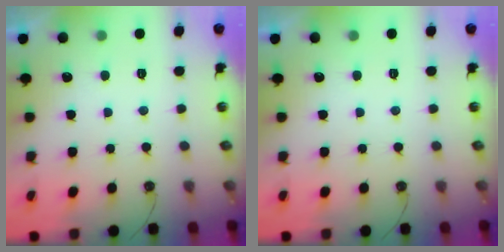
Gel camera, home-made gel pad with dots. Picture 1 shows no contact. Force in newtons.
{"total": 0.0}